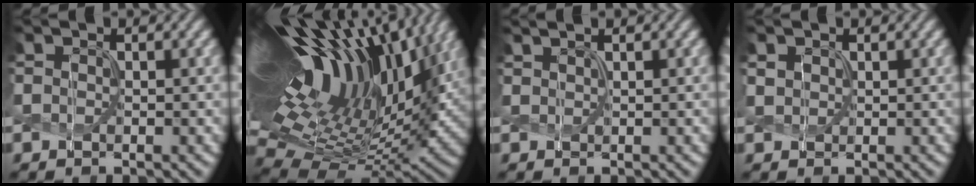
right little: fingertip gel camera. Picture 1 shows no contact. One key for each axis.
{"total": 20.0, "fx": 7.6, "fy": 9.2, "fz": 16.1, "tx": -0.281, "ty": 0.049, "tz": 0.118}
{"total": 1.2, "fx": 1.0, "fy": 0.2, "fz": 0.6, "tx": -0.006, "ty": -0.005, "tz": 0.011}
{"total": 0.9, "fx": 0.6, "fy": 0.7, "fz": 0.2, "tx": -0.008, "ty": 0.000, "tz": 0.015}